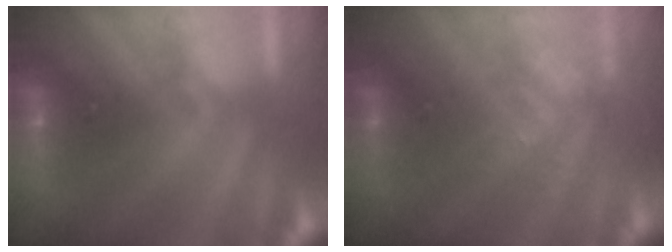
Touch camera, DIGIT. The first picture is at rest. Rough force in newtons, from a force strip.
{"total": 2.7}